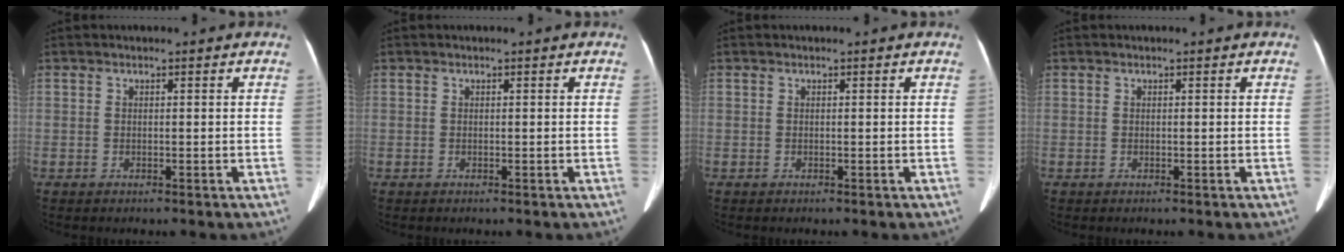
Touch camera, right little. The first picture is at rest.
{"total": 0.0}
{"total": 0.0}
{"total": 0.0}